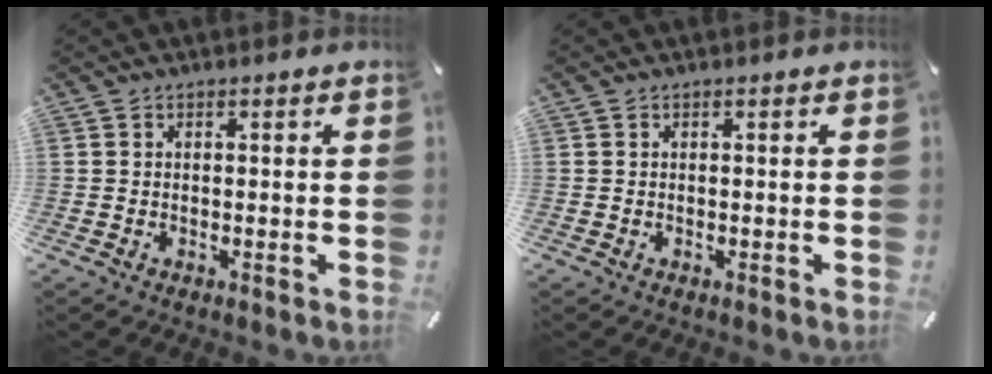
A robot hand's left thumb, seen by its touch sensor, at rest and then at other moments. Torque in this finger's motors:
{"motor_torque": [-0.39, -0.39, 0.00, 0.00, 0.00]}